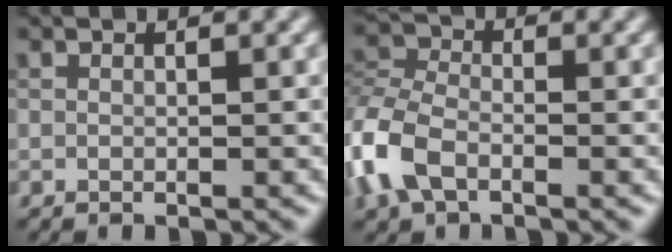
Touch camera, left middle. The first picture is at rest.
{"total": 5.2, "force": [-2.5, 3.2, 3.3], "torque": [-0.083, 0.003, -0.065]}